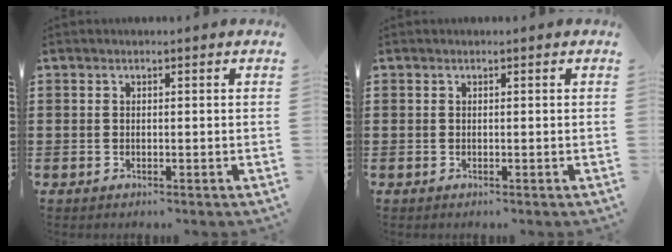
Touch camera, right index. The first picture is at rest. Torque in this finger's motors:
{"motor_torque": [-0.24, 0.37, -0.01, 0.00]}